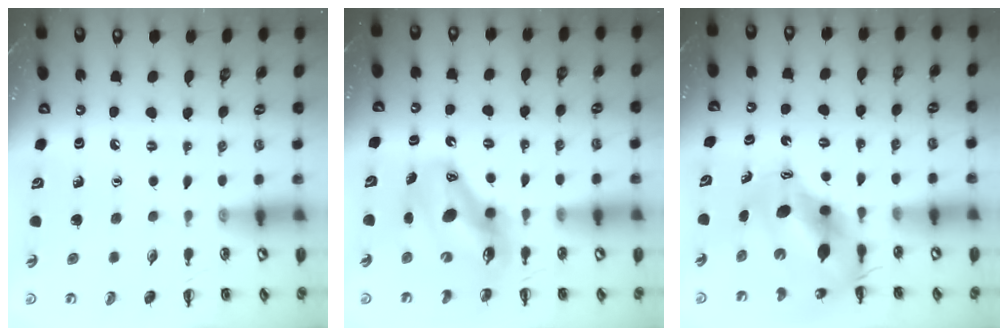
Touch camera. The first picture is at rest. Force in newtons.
{"total": 10.7, "press": 10.3, "slide": 2.8}
{"total": 9.8, "press": 9.5, "slide": 2.5}